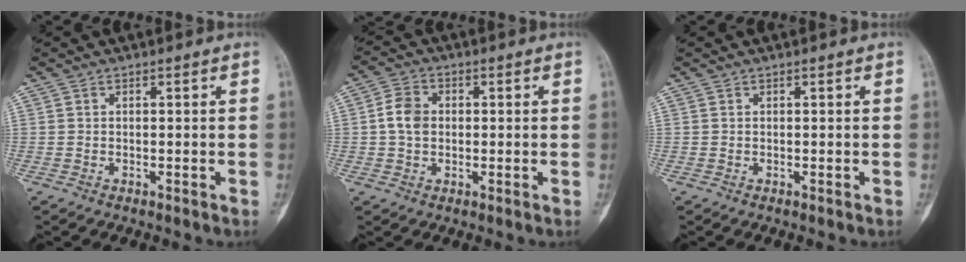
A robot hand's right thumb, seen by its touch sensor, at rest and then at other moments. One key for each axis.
{"total": 5.5, "fx": 0.2, "fy": 4.3, "fz": 3.4, "tx": -0.058, "ty": 0.010, "tz": 0.000}
{"total": 0.0}